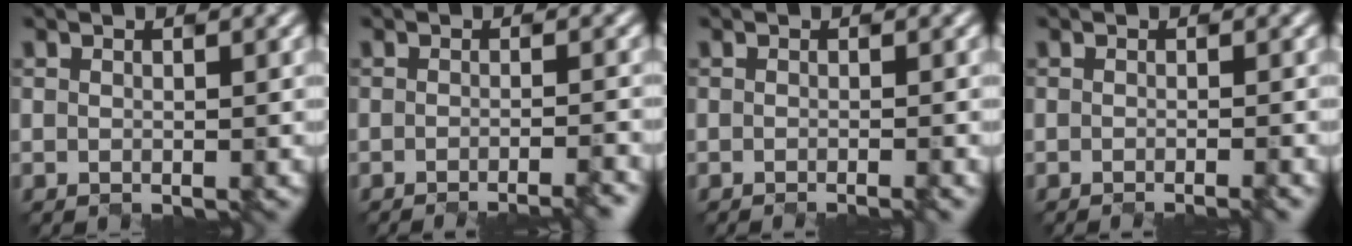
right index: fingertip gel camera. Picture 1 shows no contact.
{"total": 3.9, "force": [-2.2, 1.1, 3.1], "torque": [-0.009, 0.000, -0.020]}
{"total": 1.8, "force": [-0.5, 0.7, 1.5], "torque": [-0.003, 0.002, -0.014]}
{"total": 2.1, "force": [-0.7, 0.9, 1.8], "torque": [0.003, 0.003, -0.014]}